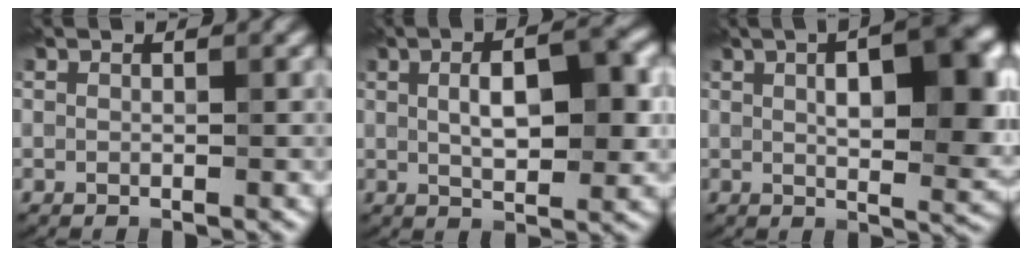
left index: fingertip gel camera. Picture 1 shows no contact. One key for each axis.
{"total": 6.3, "fx": 1.1, "fy": 2.5, "fz": 5.6, "tx": -0.087, "ty": 0.007, "tz": 0.017}
{"total": 9.7, "fx": 2.2, "fy": 3.4, "fz": 8.9, "tx": -0.104, "ty": 0.012, "tz": 0.030}